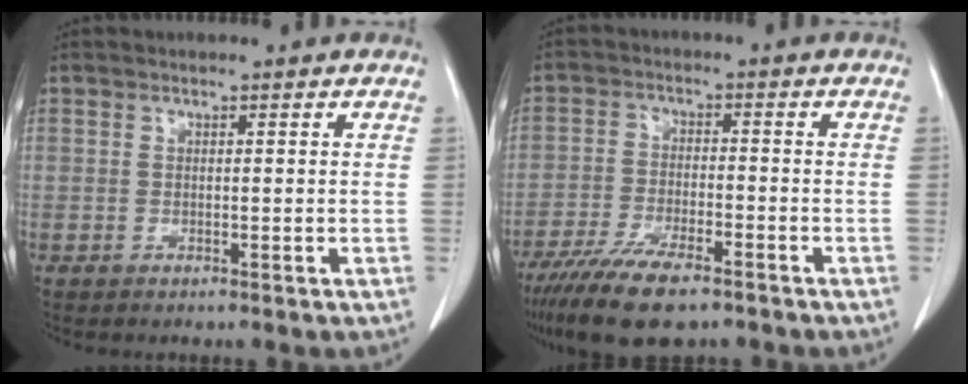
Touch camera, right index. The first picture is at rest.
{"total": 10.5, "force": [-7.7, 2.7, 6.6], "torque": [-0.117, -0.020, -0.132]}